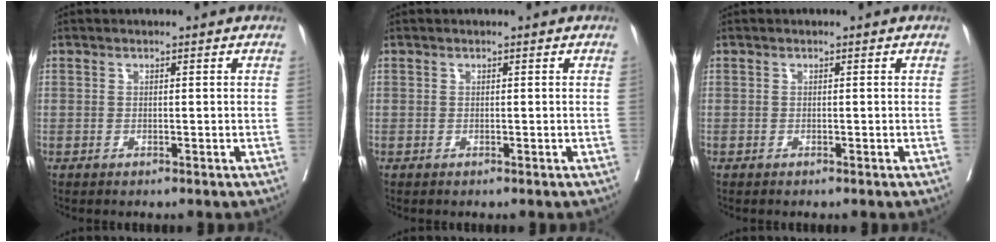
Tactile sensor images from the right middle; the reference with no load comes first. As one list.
[{"total": 0.0}, {"total": 0.0}]